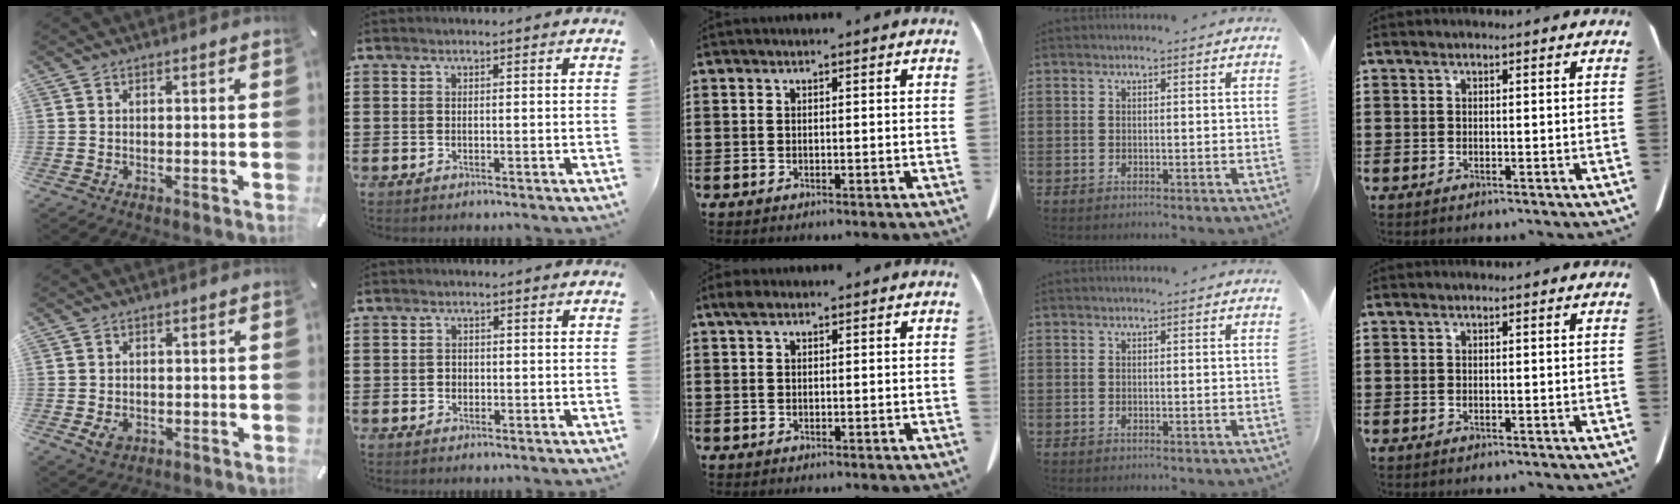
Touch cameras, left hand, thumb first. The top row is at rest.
{"thumb": {"total": 3.3, "force": [-0.9, 2.7, 1.8], "torque": [-0.034, -0.004, -0.019]}, "index": {"total": 0.9, "force": [-0.1, 0.8, 0.4], "torque": [-0.010, 0.005, -0.002]}, "middle": {"total": 1.4, "force": [0.6, 0.9, 0.8], "torque": [-0.021, 0.006, 0.011]}}